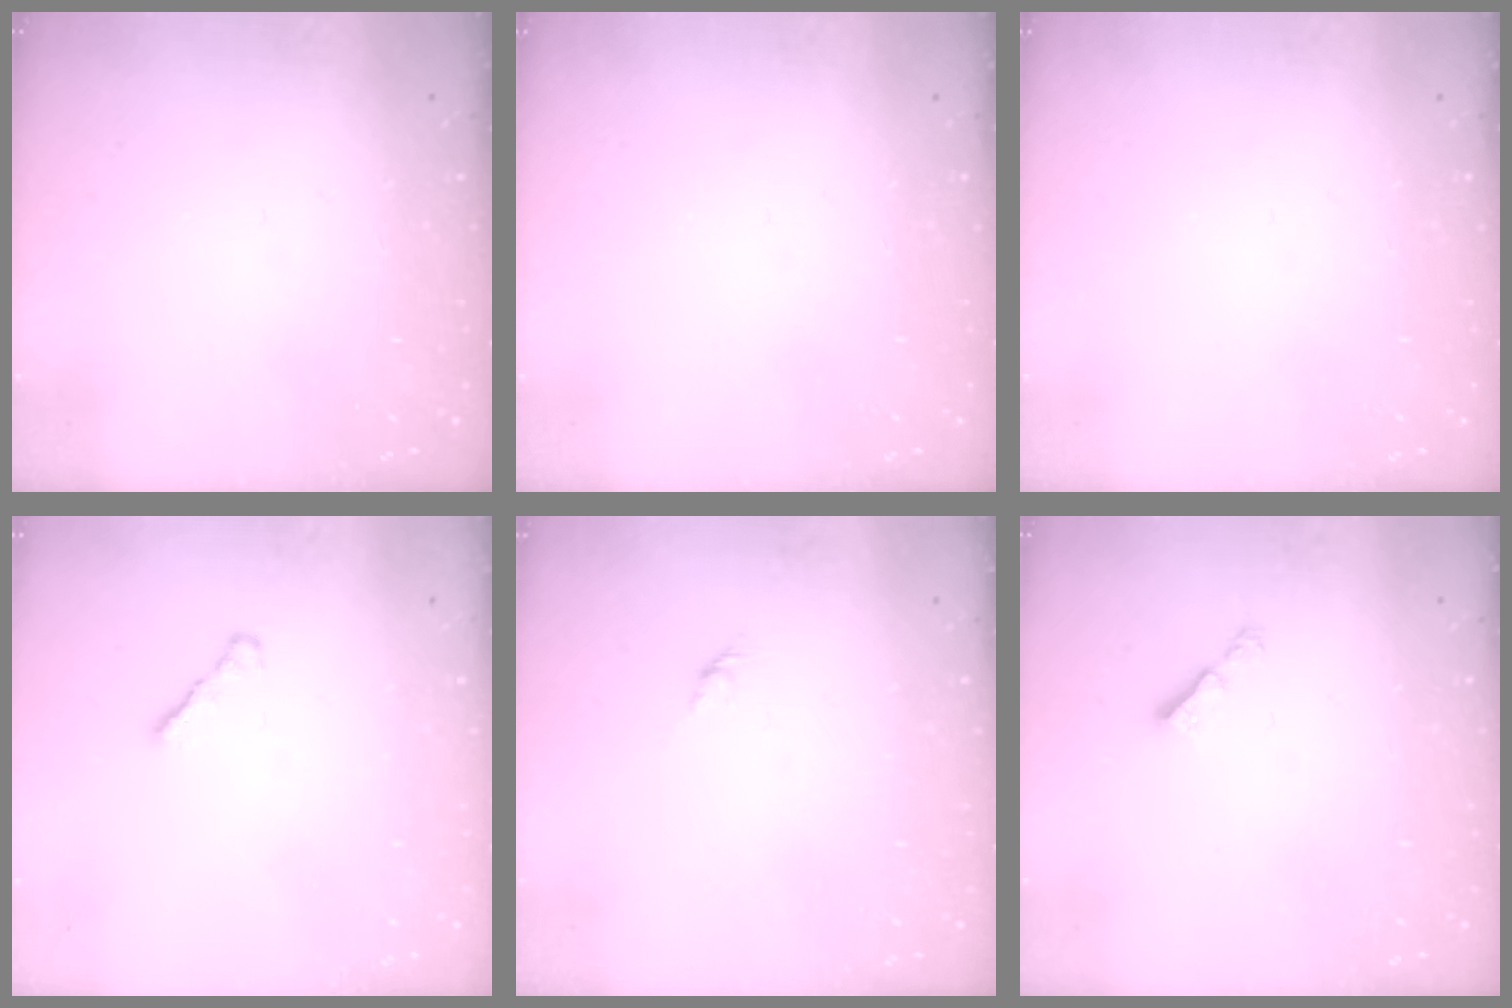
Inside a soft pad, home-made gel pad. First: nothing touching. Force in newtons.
{"total": 0.0}
{"total": 0.0}
{"total": 2.4, "press": 2.3, "slide": 0.6}
{"total": 1.6, "press": 1.5, "slide": 0.7}
{"total": 3.0, "press": 2.9, "slide": 0.5}